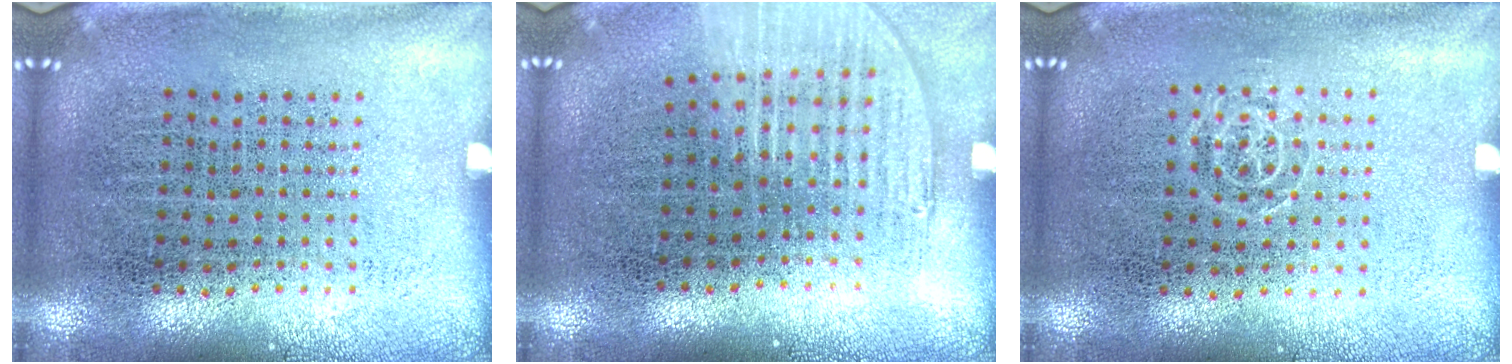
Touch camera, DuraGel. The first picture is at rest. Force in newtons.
{"total": 1.2, "press": 1.1, "slide": 0.5}
{"total": 0.7, "press": 0.5, "slide": 0.5}